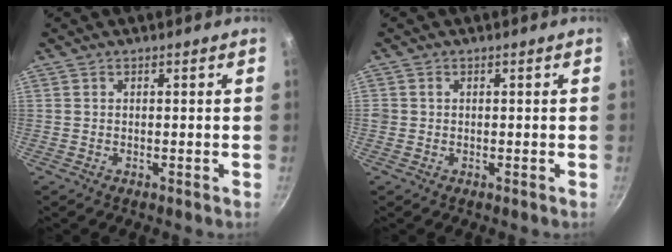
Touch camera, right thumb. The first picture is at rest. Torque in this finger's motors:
{"motor_torque": [0.07, 0.27, 0.59, -0.02, -0.04]}